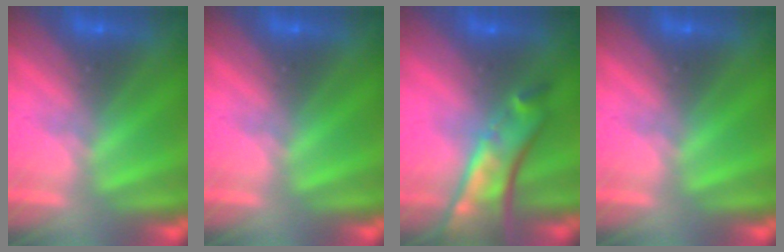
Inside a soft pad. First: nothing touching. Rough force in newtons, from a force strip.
{"total": 0.0}
{"total": 5.8}
{"total": 0.0}